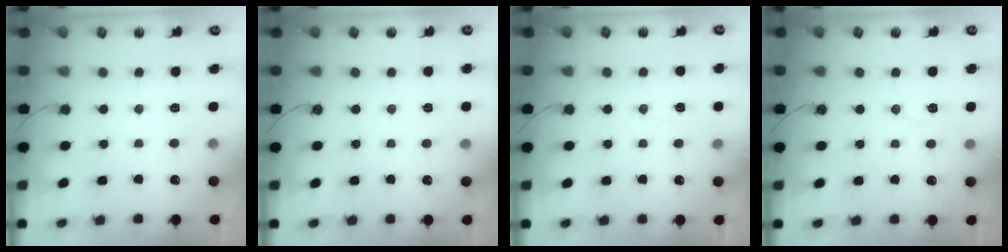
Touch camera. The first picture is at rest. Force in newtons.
{"total": 3.7, "press": 1.6, "slide": 3.3}
{"total": 5.1, "press": 4.9, "slide": 1.3}
{"total": 5.6, "press": 3.5, "slide": 4.3}